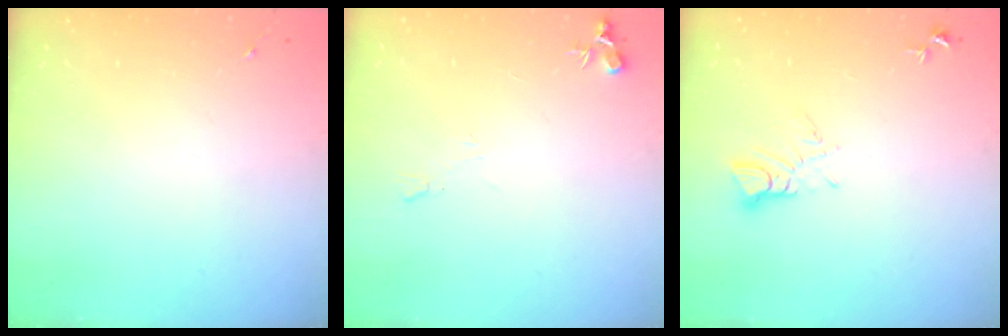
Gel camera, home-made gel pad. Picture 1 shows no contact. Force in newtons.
{"total": 6.9, "press": 6.9, "slide": 0.7}
{"total": 4.3, "press": 4.3, "slide": 0.3}